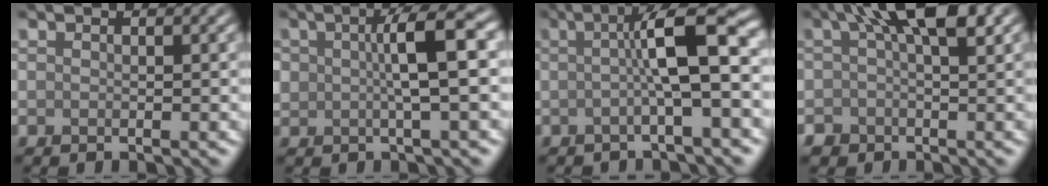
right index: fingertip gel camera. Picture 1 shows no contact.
{"total": 4.6, "force": [0.6, 1.0, 4.4], "torque": [-0.076, 0.013, 0.010]}
{"total": 6.6, "force": [0.1, 1.2, 6.5], "torque": [-0.099, 0.019, -0.009]}
{"total": 6.1, "force": [1.0, 3.5, 4.8], "torque": [-0.071, 0.009, 0.003]}